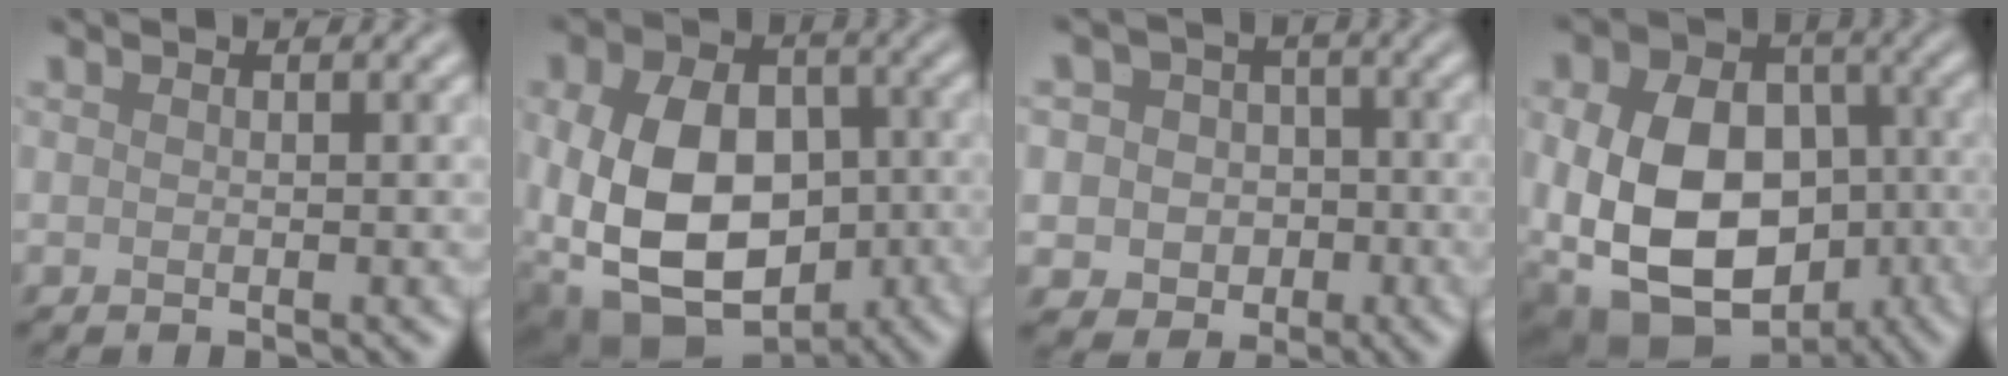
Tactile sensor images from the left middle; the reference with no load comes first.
{"total": 14.5, "force": [-2.8, 10.7, 9.4], "torque": [-0.173, -0.030, -0.039]}
{"total": 6.2, "force": [-0.1, 5.8, 2.0], "torque": [-0.028, 0.029, -0.028]}
{"total": 17.4, "force": [-3.6, 13.5, 10.3], "torque": [-0.210, -0.022, -0.057]}